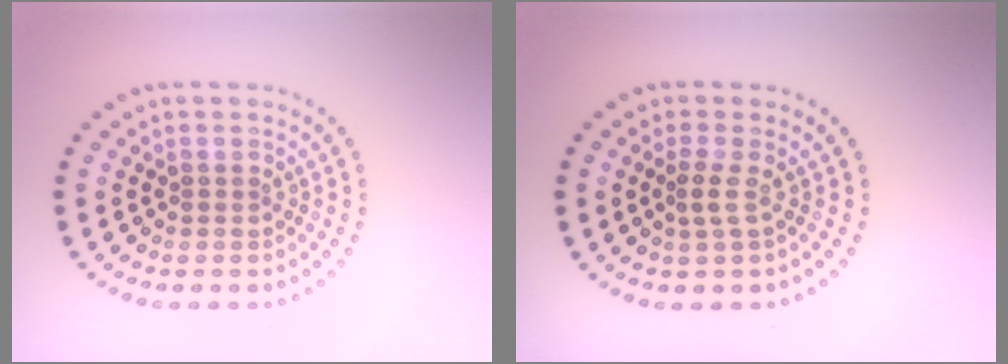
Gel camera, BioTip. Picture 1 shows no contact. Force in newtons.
{"total": 1.3, "press": 0.9, "slide": 0.9}